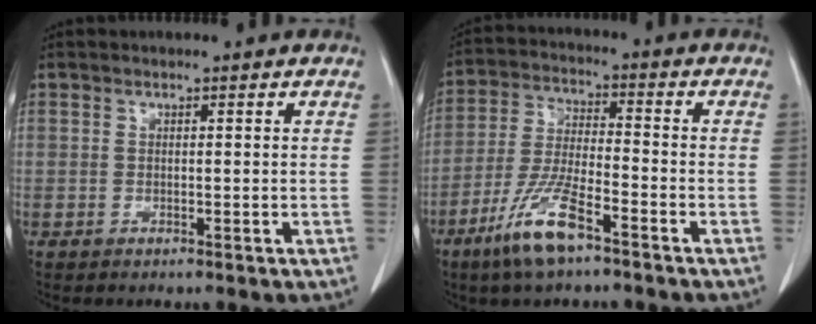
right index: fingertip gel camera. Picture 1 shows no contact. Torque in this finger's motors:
{"motor_torque": [1.06, -0.86, 0.23, 0.14]}